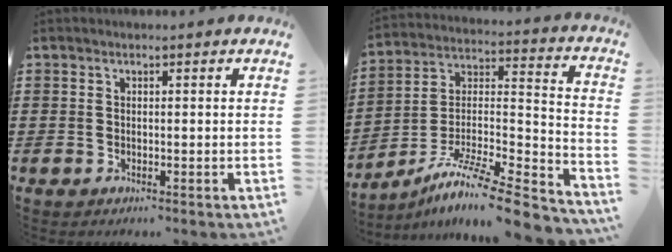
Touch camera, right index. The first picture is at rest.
{"total": 10.8, "force": [-8.2, 1.0, 7.0], "torque": [-0.118, 0.005, -0.157]}